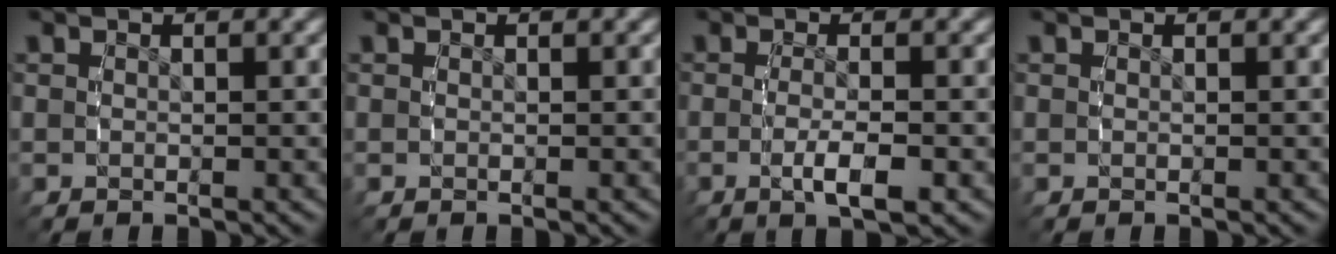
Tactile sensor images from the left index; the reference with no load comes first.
{"total": 0.0}
{"total": 3.3, "force": [-1.3, 0.6, 3.0], "torque": [-0.062, -0.014, -0.015]}
{"total": 0.0}